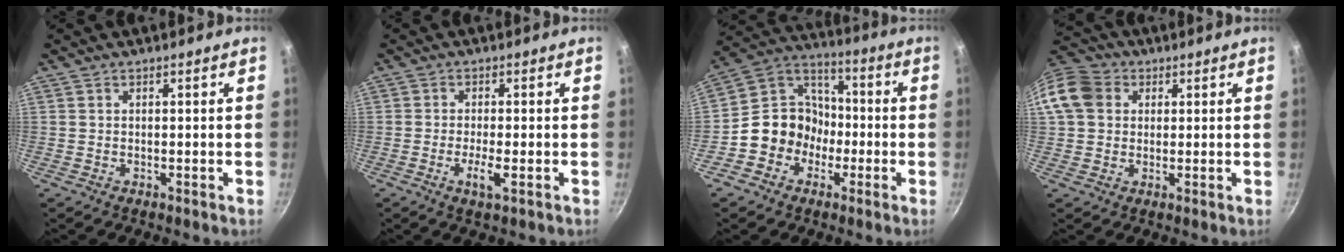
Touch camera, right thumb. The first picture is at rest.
{"total": 3.5, "force": [-1.1, 0.7, 3.2], "torque": [-0.065, 0.002, -0.023]}
{"total": 11.9, "force": [-3.7, 10.5, 4.3], "torque": [-0.019, 0.052, -0.080]}
{"total": 10.9, "force": [2.3, 9.2, 5.5], "torque": [-0.093, 0.021, 0.026]}